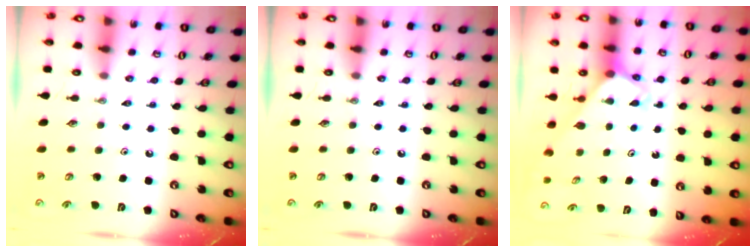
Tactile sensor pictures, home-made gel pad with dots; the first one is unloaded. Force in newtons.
{"total": 0.0}
{"total": 2.7, "press": 2.7, "slide": 0.2}